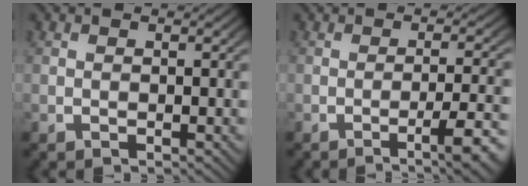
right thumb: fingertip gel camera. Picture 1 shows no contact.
{"total": 4.7, "force": [-2.1, 1.1, 4.0], "torque": [-0.055, 0.003, -0.036]}